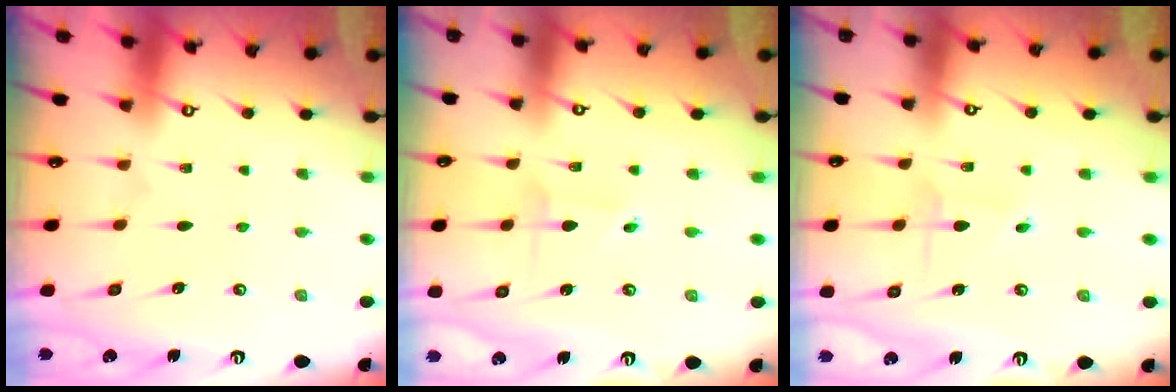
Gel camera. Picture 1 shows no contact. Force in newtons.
{"total": 1.8, "press": 1.8, "slide": 0.1}
{"total": 2.0, "press": 2.0, "slide": 0.2}